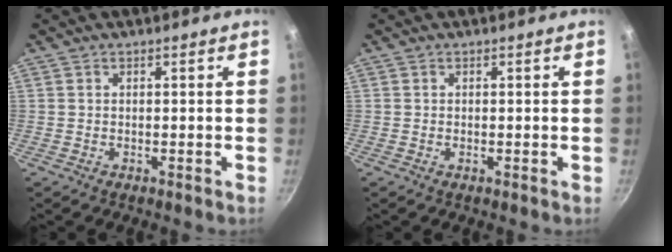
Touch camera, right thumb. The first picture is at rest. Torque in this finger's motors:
{"motor_torque": [0.63, 0.42, 0.10, -0.02, 0.08]}